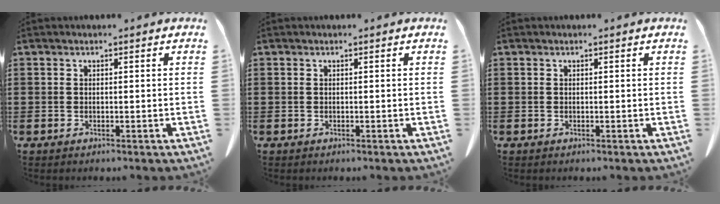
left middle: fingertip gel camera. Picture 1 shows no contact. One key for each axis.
{"total": 0.0}
{"total": 0.0}